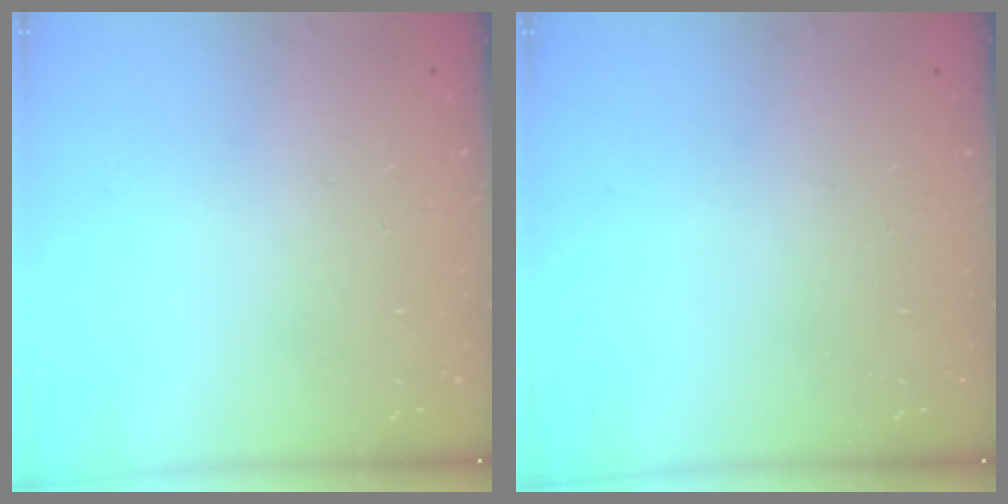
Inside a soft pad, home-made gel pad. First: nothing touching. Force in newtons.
{"total": 0.0}